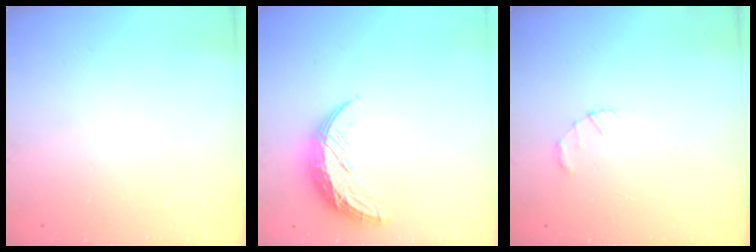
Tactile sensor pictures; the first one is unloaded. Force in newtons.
{"total": 10.5, "press": 10.5, "slide": 0.8}
{"total": 1.5, "press": 1.5, "slide": 0.3}